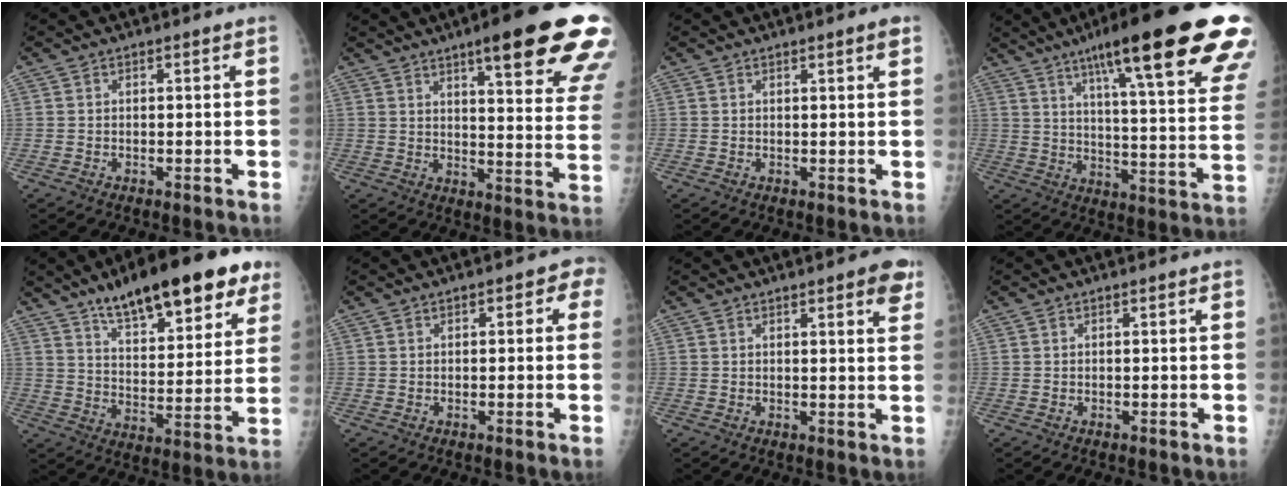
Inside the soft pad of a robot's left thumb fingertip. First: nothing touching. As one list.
[{"total": 23.5, "force": [14.6, 4.2, 18.0], "torque": [-0.200, -0.048, 0.182]}, {"total": 1.7, "force": [1.1, 0.0, 1.3], "torque": [-0.017, -0.005, 0.014]}, {"total": 30.4, "force": [18.3, 4.8, 23.8], "torque": [-0.283, -0.039, 0.256]}, {"total": 22.2, "force": [14.3, 7.3, 15.3], "torque": [-0.187, -0.044, 0.216]}, {"total": 3.3, "force": [1.0, 1.9, 2.5], "torque": [-0.010, 0.006, 0.003]}, {"total": 5.2, "force": [3.0, 1.2, 4.1], "torque": [-0.039, -0.010, 0.032]}, {"total": 0.0}]